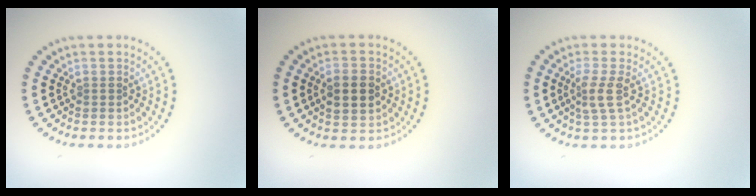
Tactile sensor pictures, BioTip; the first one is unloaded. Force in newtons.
{"total": 2.9, "press": 2.9, "slide": 0.3}
{"total": 2.2, "press": 1.7, "slide": 1.4}